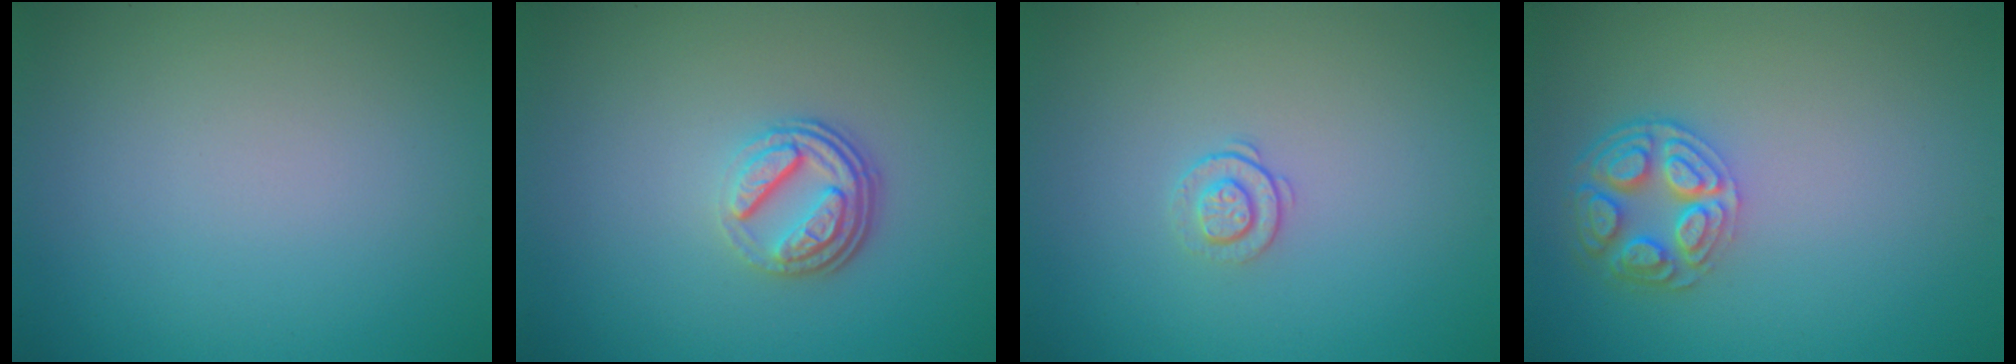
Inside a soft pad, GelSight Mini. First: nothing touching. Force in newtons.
{"total": 3.7, "press": 2.7, "slide": 2.6}
{"total": 1.2, "press": 0.9, "slide": 0.8}
{"total": 4.3, "press": 3.4, "slide": 2.5}